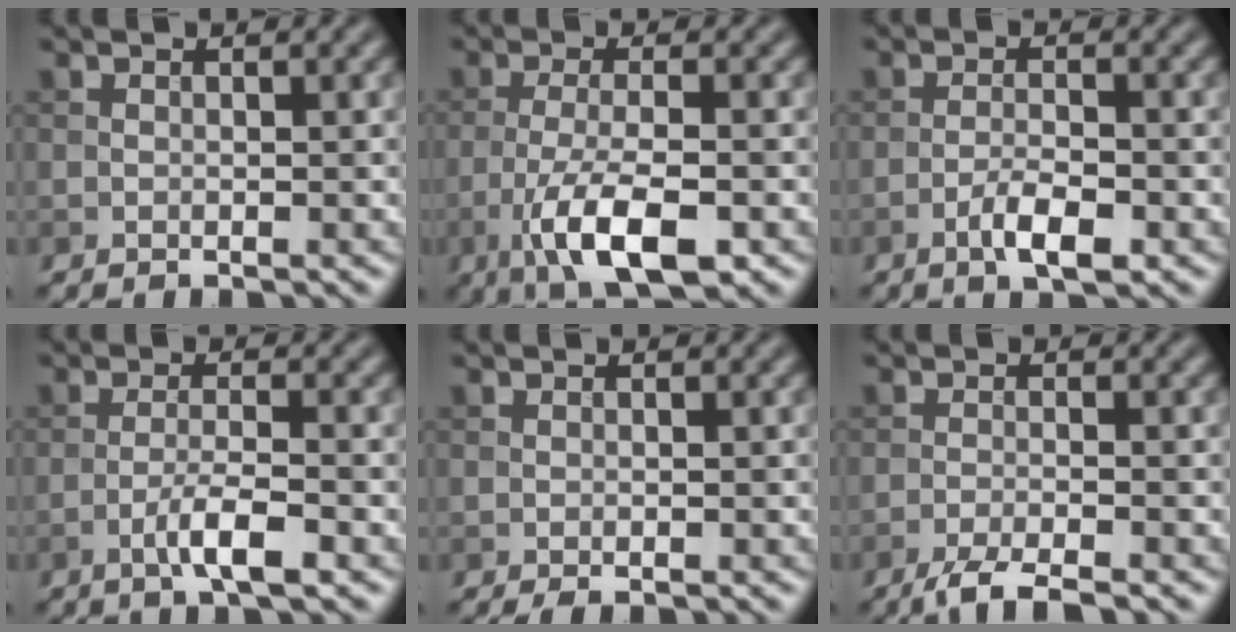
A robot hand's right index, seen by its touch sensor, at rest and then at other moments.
{"total": 6.9, "force": [-2.9, 2.2, 5.9], "torque": [-0.113, -0.005, -0.055]}
{"total": 3.4, "force": [-1.8, 0.9, 2.8], "torque": [-0.055, 0.002, -0.034]}
{"total": 3.5, "force": [-1.7, 0.5, 3.0], "torque": [-0.056, 0.007, -0.036]}
{"total": 0.9, "force": [-0.6, 0.2, 0.7], "torque": [-0.014, -0.003, -0.010]}
{"total": 3.3, "force": [-2.5, 0.4, 2.0], "torque": [-0.036, -0.002, -0.056]}